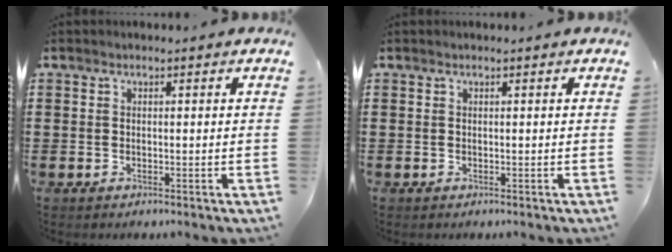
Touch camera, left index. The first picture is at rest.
{"total": 0.0}